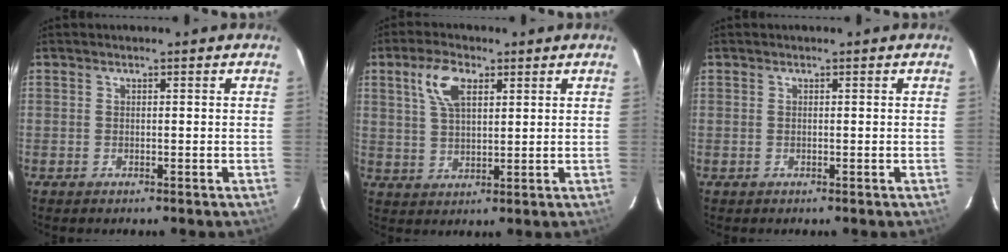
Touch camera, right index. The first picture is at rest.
{"total": 7.2, "force": [3.3, 3.5, 5.4], "torque": [-0.106, 0.015, 0.066]}
{"total": 0.0}